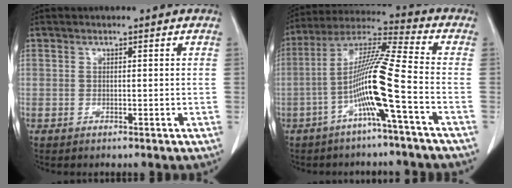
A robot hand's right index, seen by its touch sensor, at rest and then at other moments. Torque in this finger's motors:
{"motor_torque": [2.11, -0.03, 1.01, 0.17]}